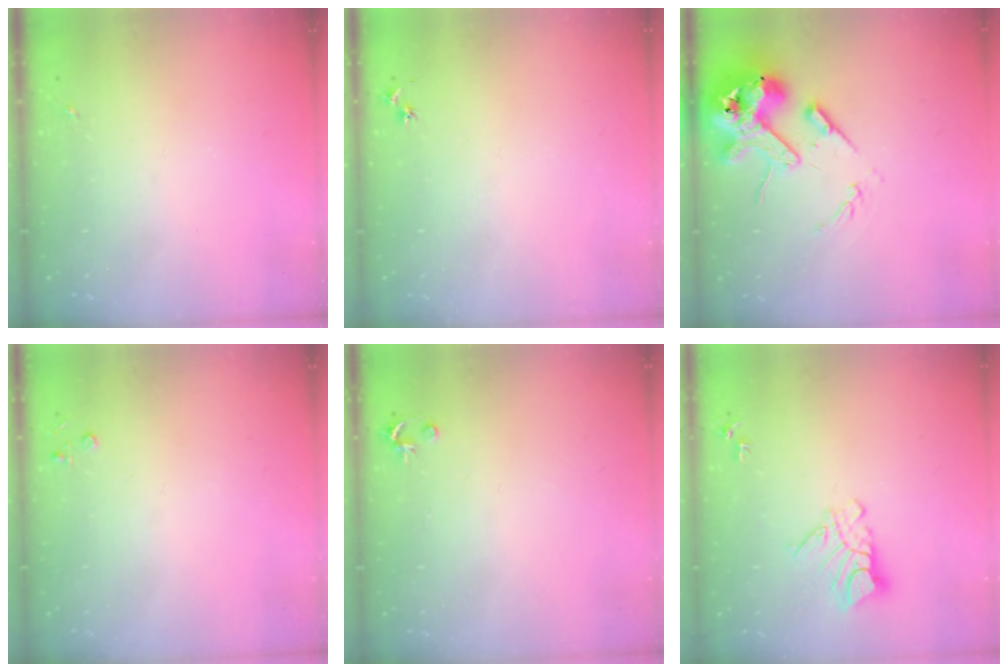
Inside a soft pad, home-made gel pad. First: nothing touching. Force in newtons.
{"total": 3.0, "press": 2.9, "slide": 0.4}
{"total": 16.3, "press": 16.0, "slide": 2.6}
{"total": 2.2, "press": 2.2, "slide": 0.3}
{"total": 2.5, "press": 2.5, "slide": 0.2}
{"total": 9.5, "press": 9.5, "slide": 0.9}